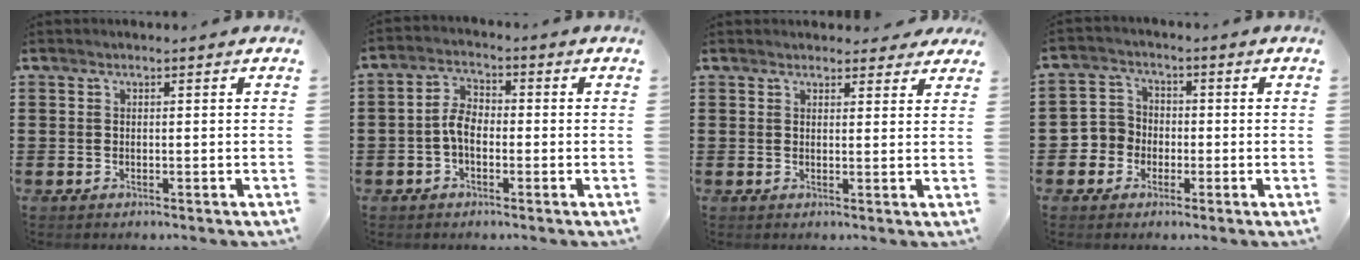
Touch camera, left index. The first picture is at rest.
{"total": 4.6, "force": [-1.2, 2.6, 3.6], "torque": [-0.085, 0.003, -0.028]}
{"total": 2.4, "force": [2.2, 0.9, 0.3], "torque": [0.004, -0.005, 0.037]}
{"total": 4.5, "force": [-1.7, 4.1, 0.4], "torque": [-0.033, 0.008, -0.039]}